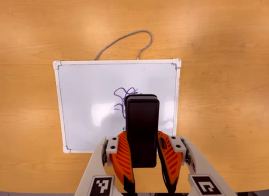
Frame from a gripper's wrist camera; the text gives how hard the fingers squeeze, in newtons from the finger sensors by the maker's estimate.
{"total": 9.1, "left": 6.8, "right": 11.4}